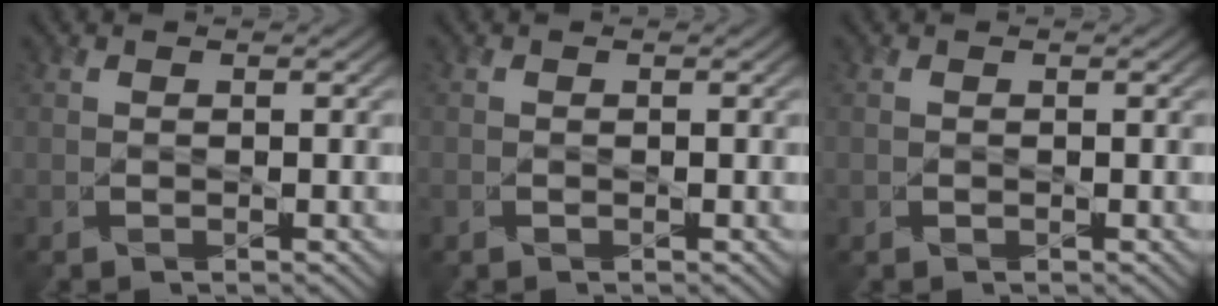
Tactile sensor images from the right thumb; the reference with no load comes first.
{"total": 0.0}
{"total": 0.0}